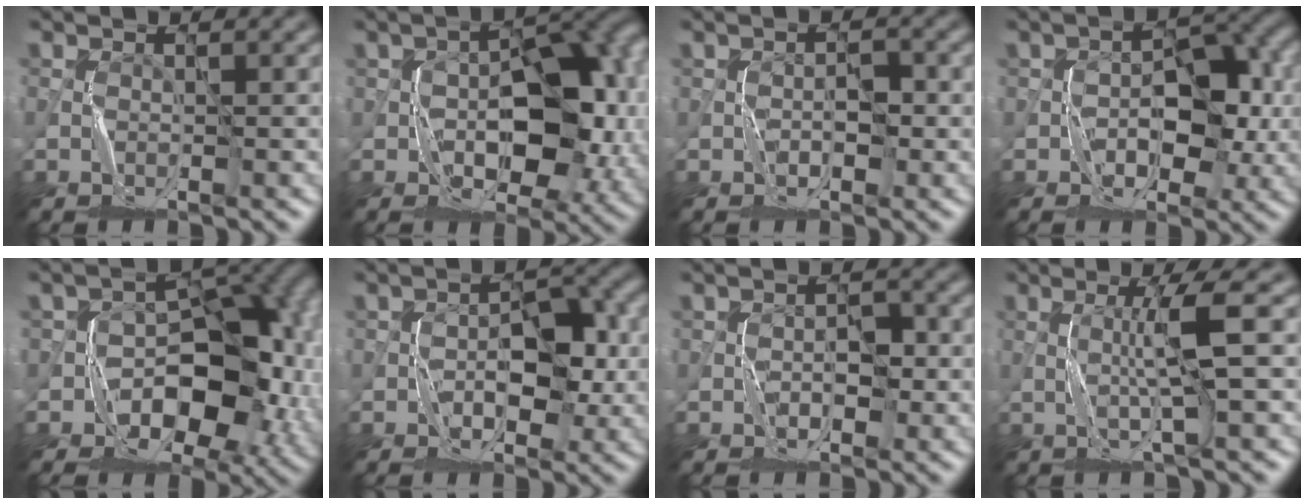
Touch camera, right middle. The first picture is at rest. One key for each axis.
{"total": 10.5, "fx": -1.7, "fy": 6.2, "fz": 8.3, "tx": -0.097, "ty": 0.006, "tz": -0.025}
{"total": 1.7, "fx": -0.6, "fy": 1.0, "fz": 1.1, "tx": -0.009, "ty": 0.002, "tz": -0.010}
{"total": 5.7, "fx": -1.2, "fy": 3.5, "fz": 4.4, "tx": -0.045, "ty": 0.003, "tz": -0.017}
{"total": 10.5, "fx": -2.8, "fy": 6.9, "fz": 7.4, "tx": -0.079, "ty": -0.001, "tz": -0.046}
{"total": 4.8, "fx": -1.0, "fy": 2.7, "fz": 3.8, "tx": -0.044, "ty": 0.004, "tz": -0.014}
{"total": 2.0, "fx": -0.6, "fy": 1.3, "fz": 1.3, "tx": -0.008, "ty": 0.002, "tz": -0.009}
{"total": 3.5, "fx": 0.5, "fy": -0.1, "fz": 3.4, "tx": -0.062, "ty": 0.001, "tz": 0.010}